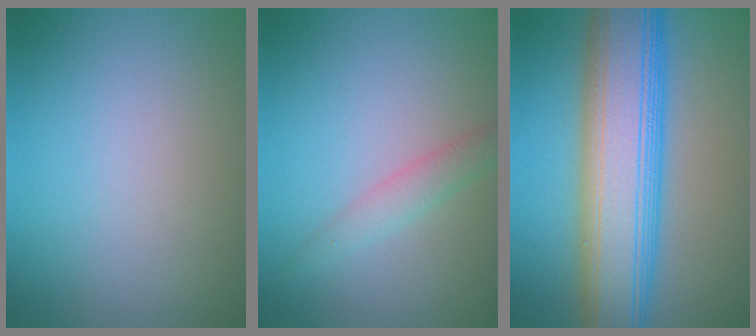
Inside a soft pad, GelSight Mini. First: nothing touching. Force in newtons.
{"total": 1.9, "press": 1.9, "slide": 0.0}
{"total": 12.0, "press": 12.0, "slide": 0.2}